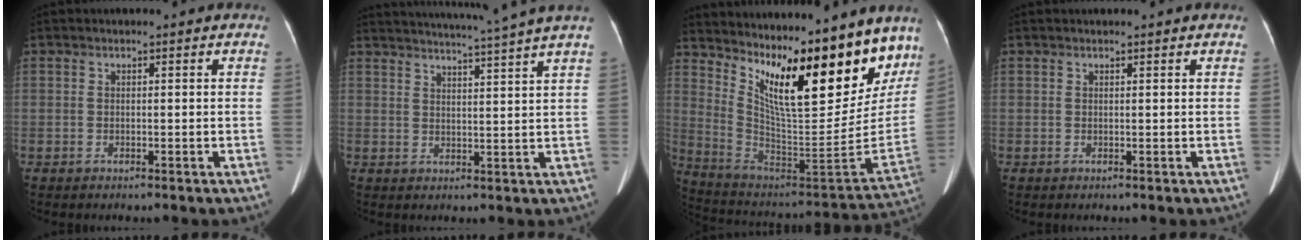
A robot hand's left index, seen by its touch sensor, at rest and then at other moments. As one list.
[{"total": 13.4, "force": [12.0, -2.7, 5.5], "torque": [-0.091, -0.031, 0.153]}, {"total": 25.8, "force": [17.4, 6.1, 18.1], "torque": [-0.291, -0.021, 0.274]}, {"total": 1.1, "force": [1.0, -0.1, 0.4], "torque": [-0.011, 0.011, 0.018]}]